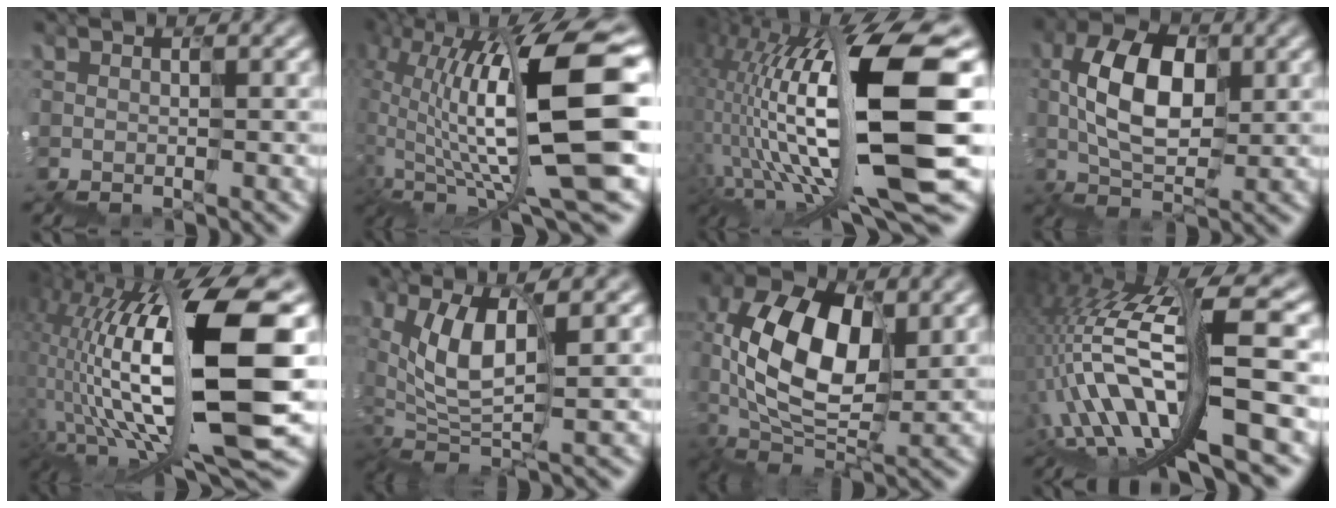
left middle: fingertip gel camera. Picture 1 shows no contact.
{"total": 13.2, "force": [3.3, 4.3, 12.0], "torque": [-0.250, 0.002, 0.077]}
{"total": 13.8, "force": [-0.4, 3.1, 13.4], "torque": [-0.270, 0.020, 0.001]}
{"total": 5.3, "force": [0.8, 3.2, 4.1], "torque": [-0.091, 0.016, 0.007]}
{"total": 14.1, "force": [0.6, 4.3, 13.4], "torque": [-0.279, 0.019, 0.020]}
{"total": 5.2, "force": [0.8, 2.5, 4.5], "torque": [-0.124, -0.001, 0.009]}
{"total": 7.3, "force": [0.7, 4.6, 5.7], "torque": [-0.138, 0.008, 0.008]}
{"total": 11.2, "force": [-2.6, 3.0, 10.4], "torque": [-0.223, 0.023, -0.041]}